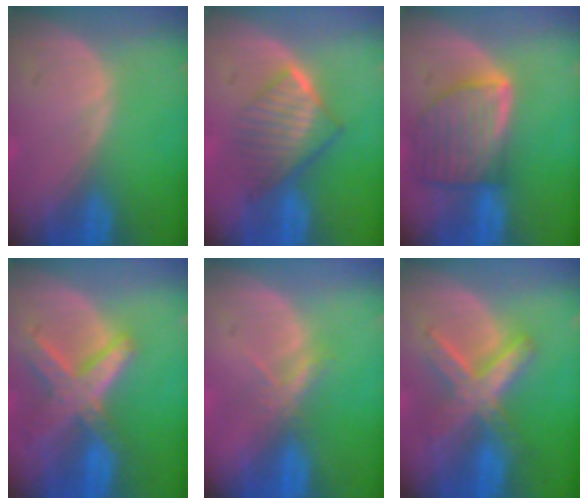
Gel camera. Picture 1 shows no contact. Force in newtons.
{"total": 6.7, "press": 6.1, "slide": 2.9}
{"total": 8.0, "press": 7.1, "slide": 3.6}
{"total": 8.2, "press": 7.0, "slide": 4.2}
{"total": 2.3, "press": 2.1, "slide": 0.9}
{"total": 7.2, "press": 7.2, "slide": 0.4}